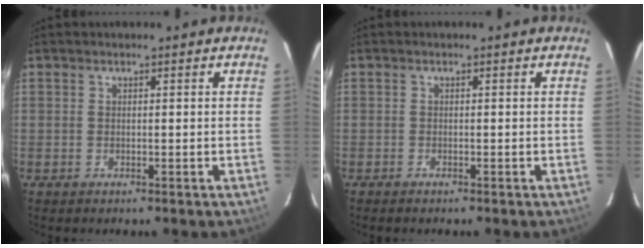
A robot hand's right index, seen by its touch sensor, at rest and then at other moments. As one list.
[{"total": 0.8, "force": [-0.7, 0.2, 0.3], "torque": [-0.008, -0.002, -0.014]}]